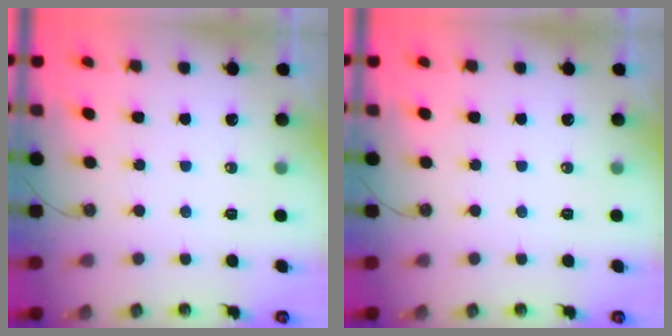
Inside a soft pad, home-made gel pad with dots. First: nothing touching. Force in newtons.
{"total": 0.0}